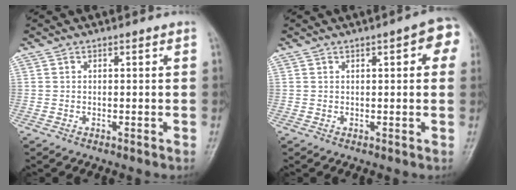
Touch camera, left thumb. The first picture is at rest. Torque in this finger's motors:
{"motor_torque": [0.00, 0.33, 0.02, 0.09, 0.12]}